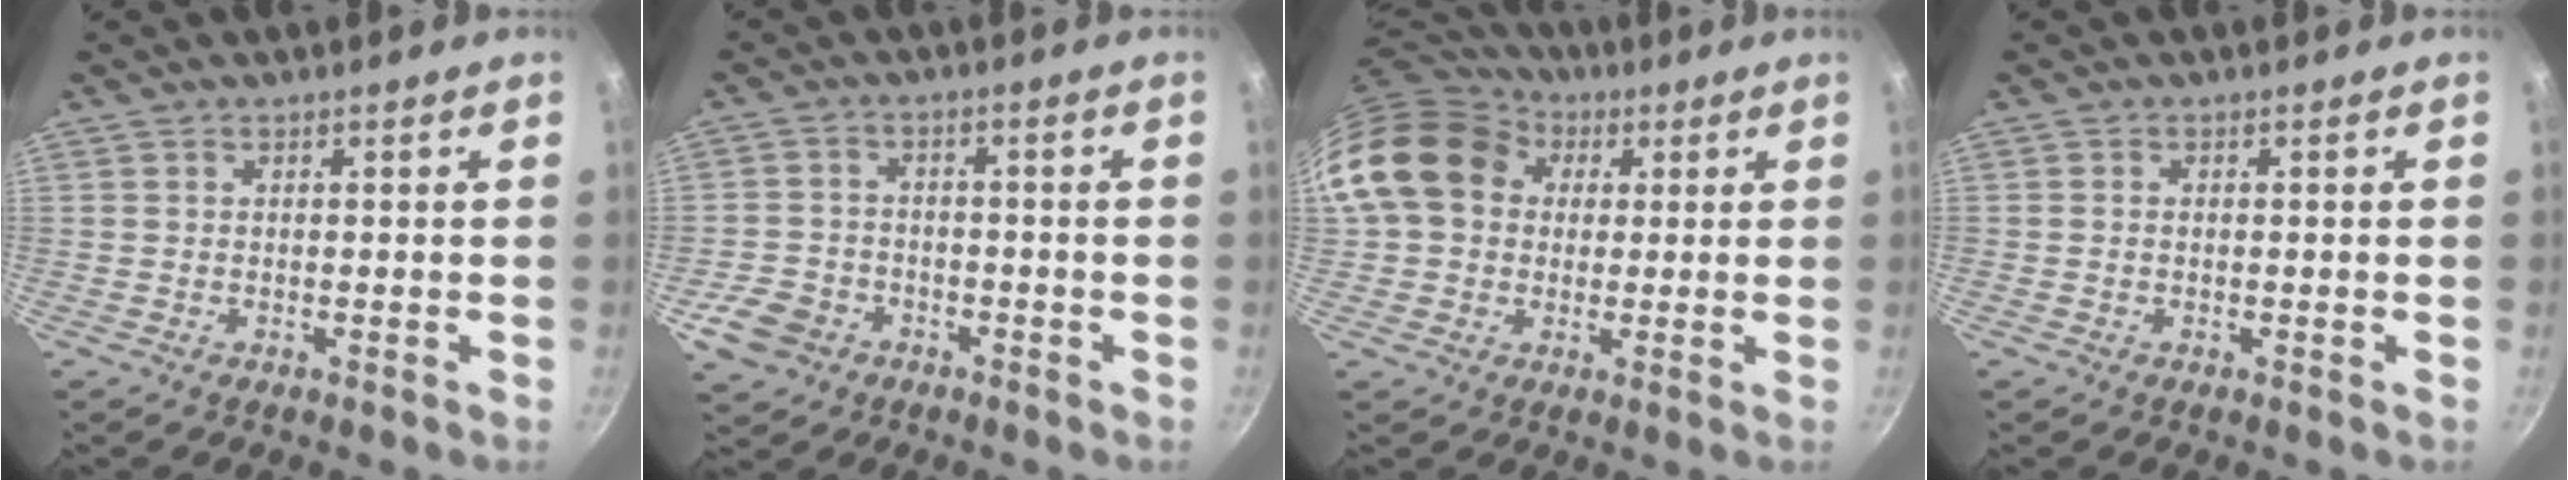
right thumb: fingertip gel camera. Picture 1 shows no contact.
{"total": 7.2, "force": [-3.6, 5.6, 2.7], "torque": [-0.046, 0.029, -0.061]}
{"total": 16.3, "force": [3.6, 13.3, 8.6], "torque": [-0.140, 0.029, 0.051]}
{"total": 0.7, "force": [-0.1, 0.6, 0.4], "torque": [-0.007, 0.004, -0.002]}